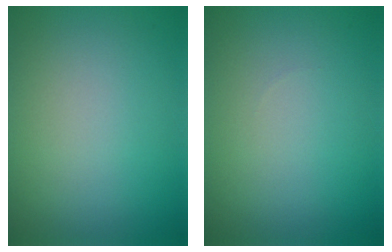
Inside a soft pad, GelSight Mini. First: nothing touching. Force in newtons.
{"total": 0.0}